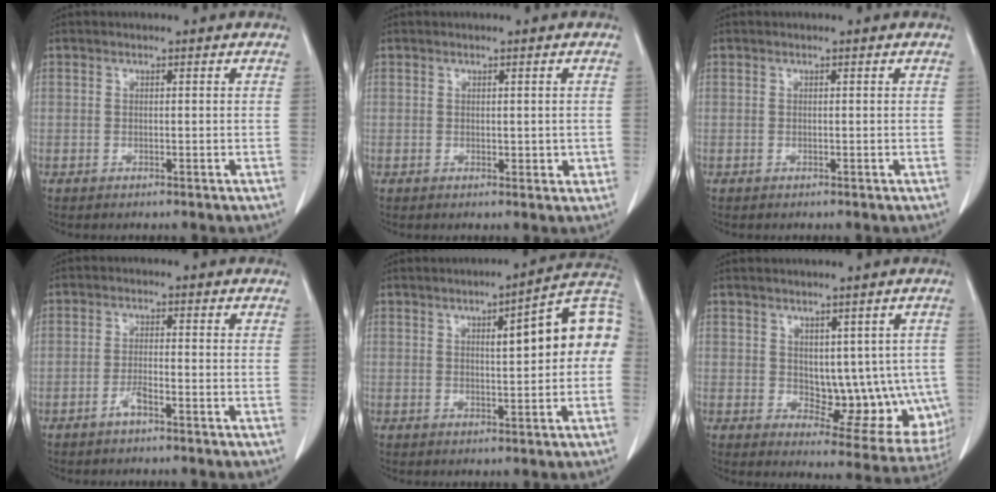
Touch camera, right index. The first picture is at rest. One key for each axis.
{"total": 1.9, "fx": 0.1, "fy": 1.1, "fz": 1.6, "tx": -0.016, "ty": -0.004, "tz": 0.005}
{"total": 0.0}
{"total": 2.2, "fx": -1.4, "fy": 0.2, "fz": 1.7, "tx": -0.033, "ty": 0.000, "tz": -0.028}
{"total": 11.3, "fx": 1.6, "fy": 2.0, "fz": 11.0, "tx": -0.142, "ty": 0.035, "tz": 0.017}
{"total": 11.2, "fx": 0.5, "fy": 6.5, "fz": 9.1, "tx": -0.092, "ty": 0.005, "tz": 0.027}